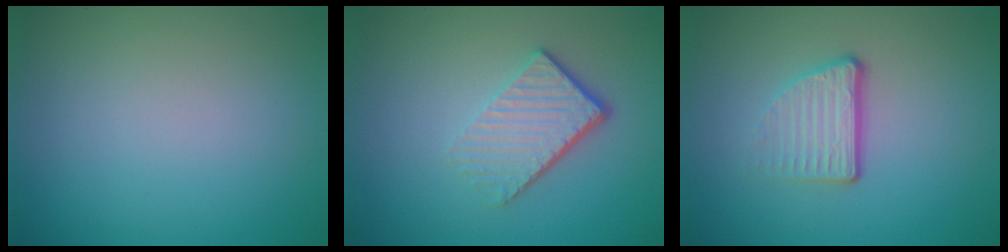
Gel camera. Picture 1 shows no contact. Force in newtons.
{"total": 4.2, "press": 2.8, "slide": 3.1}
{"total": 3.7, "press": 2.2, "slide": 3.0}